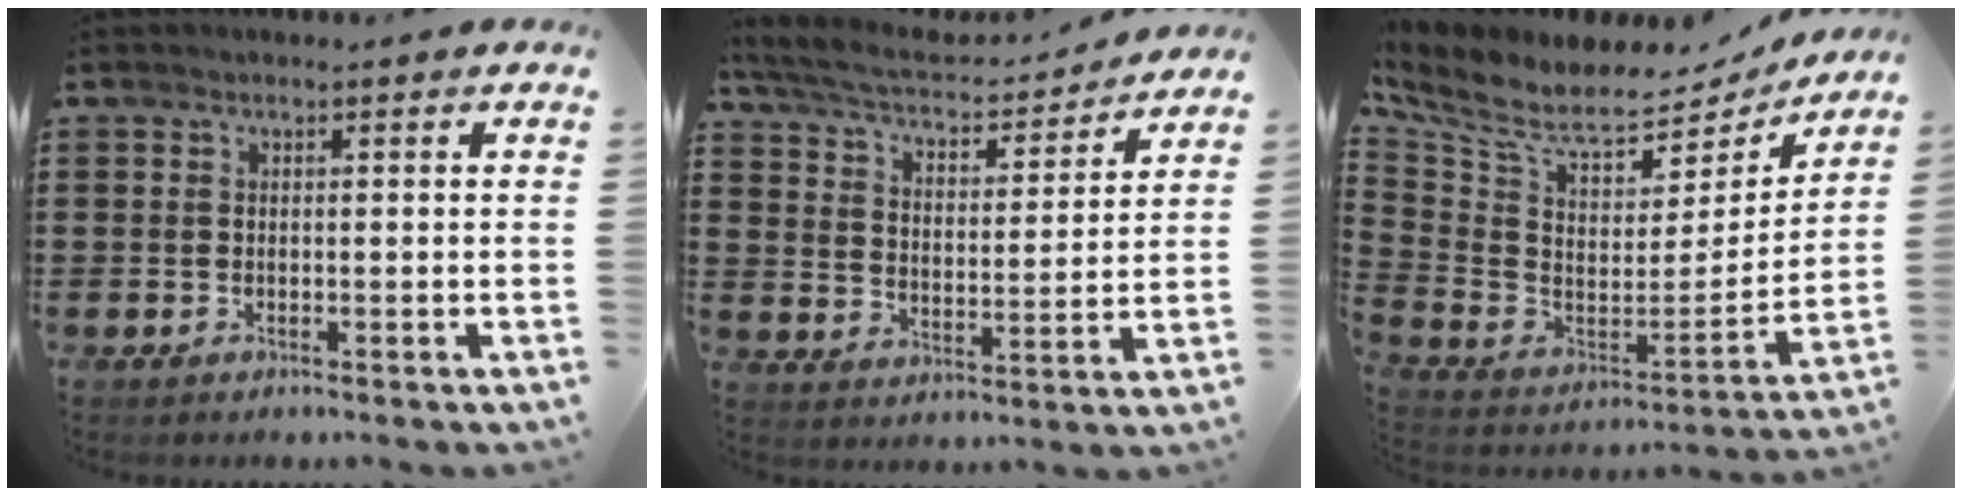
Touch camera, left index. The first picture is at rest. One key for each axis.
{"total": 4.8, "fx": 4.2, "fy": 0.8, "fz": 2.0, "tx": -0.061, "ty": -0.030, "tz": 0.065}
{"total": 7.5, "fx": 6.1, "fy": 2.3, "fz": 3.7, "tx": -0.105, "ty": -0.051, "tz": 0.102}